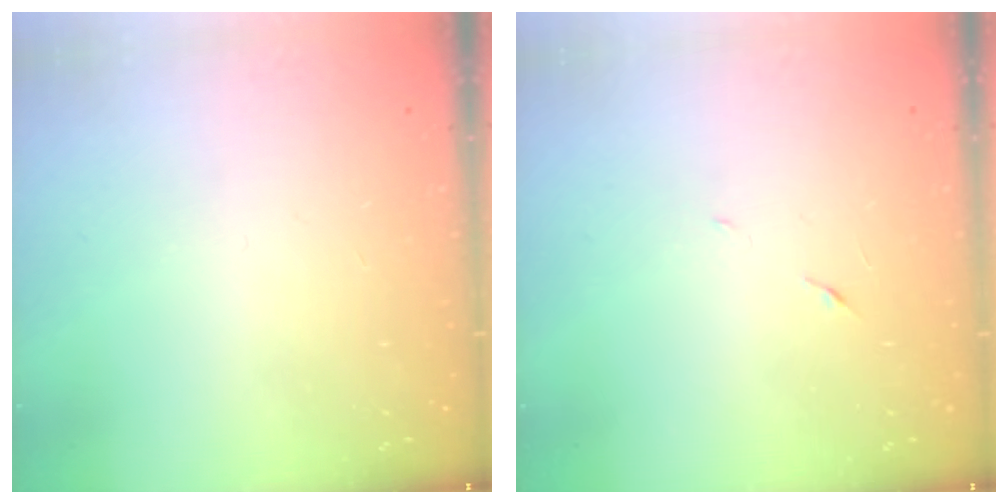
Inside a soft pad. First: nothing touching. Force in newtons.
{"total": 5.0, "press": 4.8, "slide": 1.4}